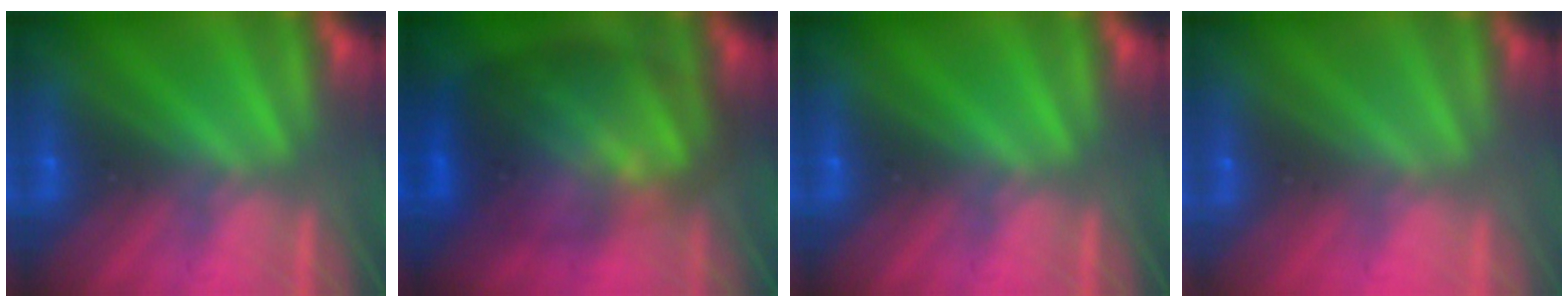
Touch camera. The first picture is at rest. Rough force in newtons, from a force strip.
{"total": 7.7}
{"total": 0.0}
{"total": 2.9}